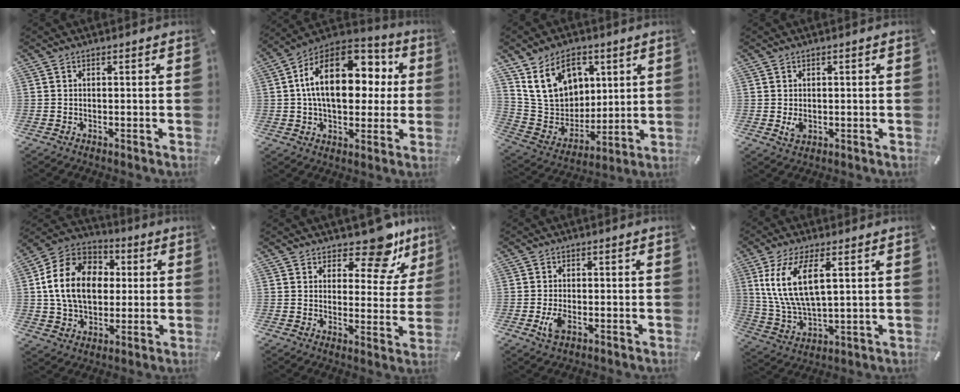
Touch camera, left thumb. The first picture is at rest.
{"total": 20.7, "force": [4.5, 13.2, 15.3], "torque": [-0.271, -0.006, 0.075]}
{"total": 15.5, "force": [7.4, 11.6, 7.1], "torque": [-0.142, -0.022, 0.149]}
{"total": 2.6, "force": [-0.3, 2.1, 1.6], "torque": [-0.027, -0.003, -0.006]}
{"total": 16.3, "force": [1.1, 13.0, 9.8], "torque": [-0.217, 0.014, 0.017]}
{"total": 12.2, "force": [9.4, 4.8, 6.1], "torque": [-0.072, -0.076, 0.162]}
{"total": 3.9, "force": [-1.3, 2.2, 3.0], "torque": [-0.069, -0.002, -0.024]}
{"total": 12.8, "force": [4.6, 5.4, 10.6], "torque": [-0.244, -0.003, 0.082]}